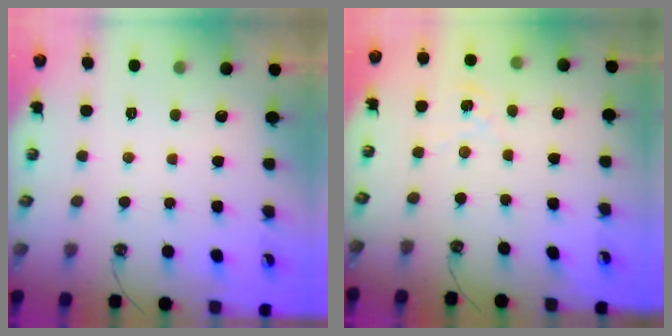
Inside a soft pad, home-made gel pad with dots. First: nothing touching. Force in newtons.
{"total": 1.6, "press": 1.6, "slide": 0.2}